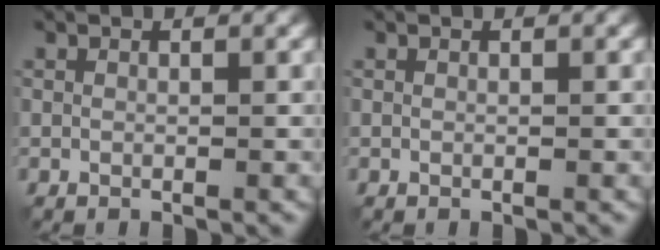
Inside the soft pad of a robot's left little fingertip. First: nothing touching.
{"total": 0.0}